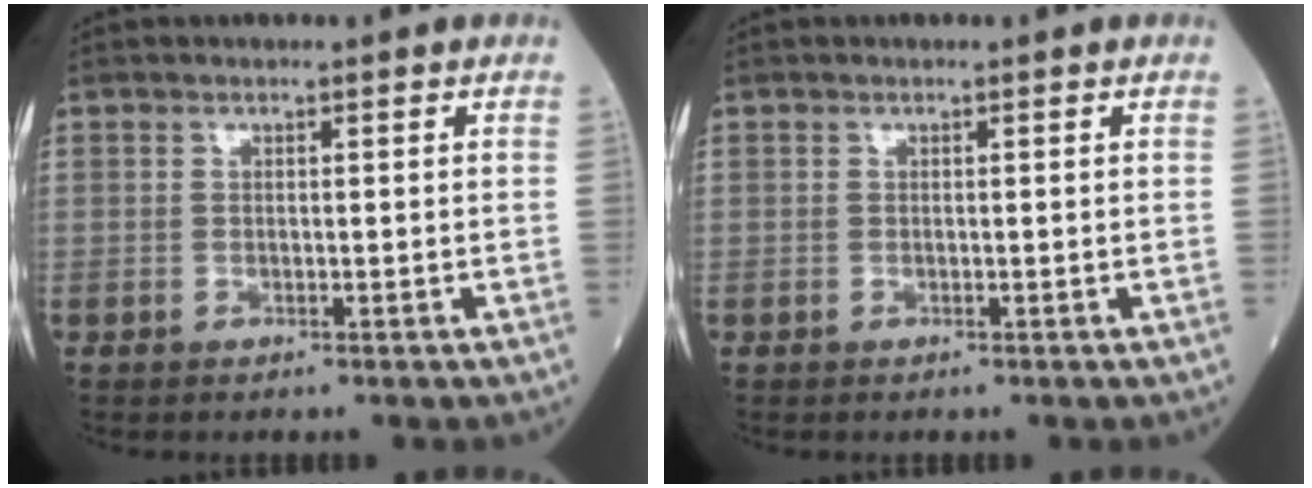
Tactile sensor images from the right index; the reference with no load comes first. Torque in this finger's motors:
{"motor_torque": [0.00, 0.00, 0.00, 0.00]}